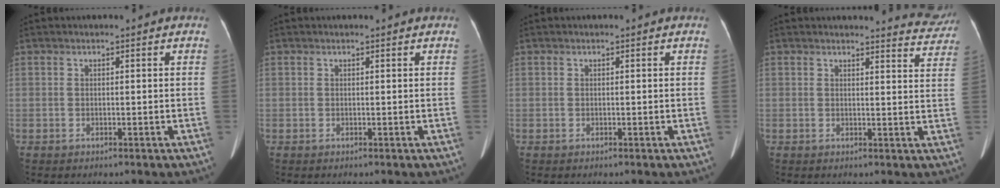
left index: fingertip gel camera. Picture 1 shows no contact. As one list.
[{"total": 0.5, "force": [0.5, 0.0, 0.2], "torque": [-0.004, 0.002, 0.008]}, {"total": 0.0}, {"total": 5.8, "force": [5.8, 0.4, -0.3], "torque": [0.008, -0.030, 0.045]}]